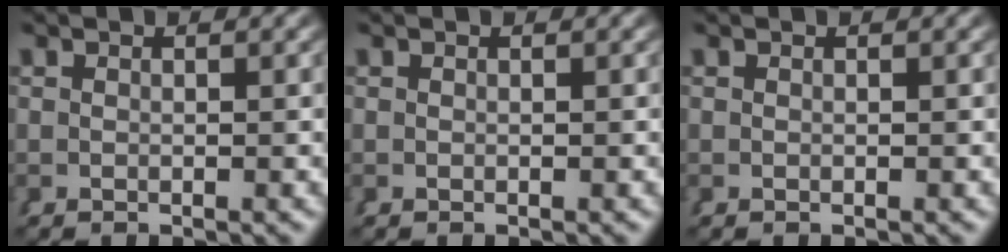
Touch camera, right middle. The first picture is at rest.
{"total": 0.0}
{"total": 0.0}